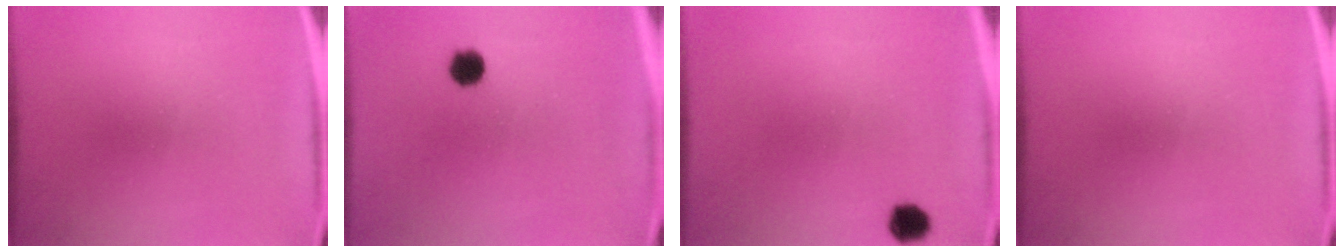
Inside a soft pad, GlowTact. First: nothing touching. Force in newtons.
{"total": 4.1}
{"total": 3.3}
{"total": 0.0}